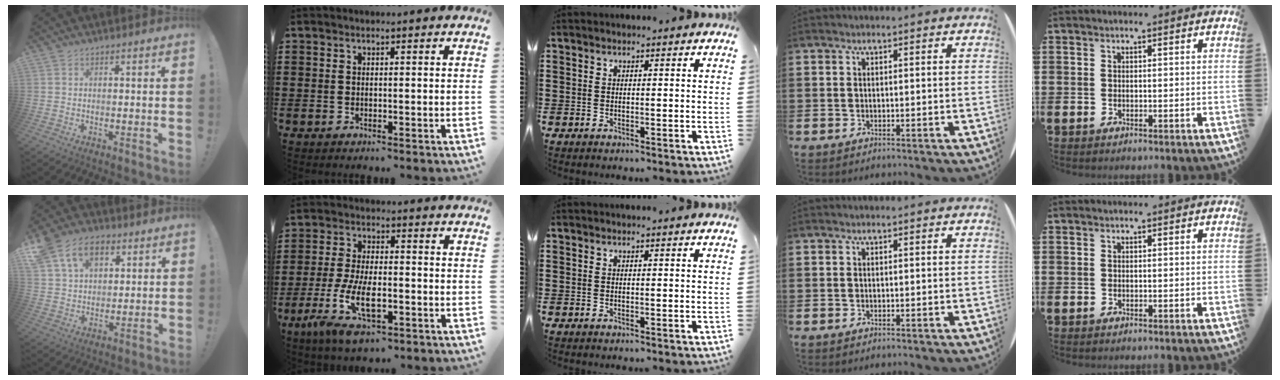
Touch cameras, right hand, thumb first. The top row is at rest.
{"thumb": {"total": 15.1, "force": [7.2, 10.4, 8.2], "torque": [-0.134, -0.014, 0.139]}, "index": {"total": 9.9, "force": [-4.4, 3.9, 8.0], "torque": [-0.174, -0.005, -0.079]}}